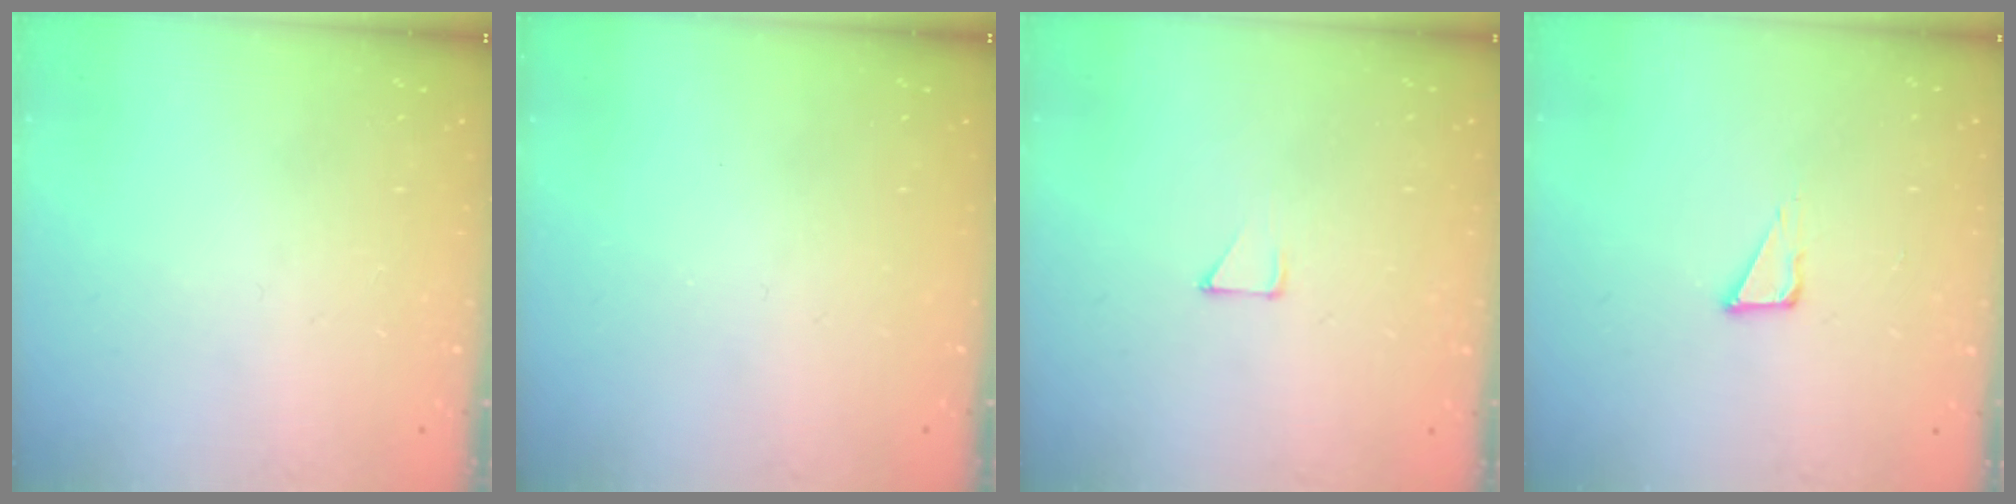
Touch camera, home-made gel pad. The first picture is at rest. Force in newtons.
{"total": 0.0}
{"total": 2.8, "press": 2.8, "slide": 0.2}
{"total": 3.8, "press": 3.7, "slide": 0.9}